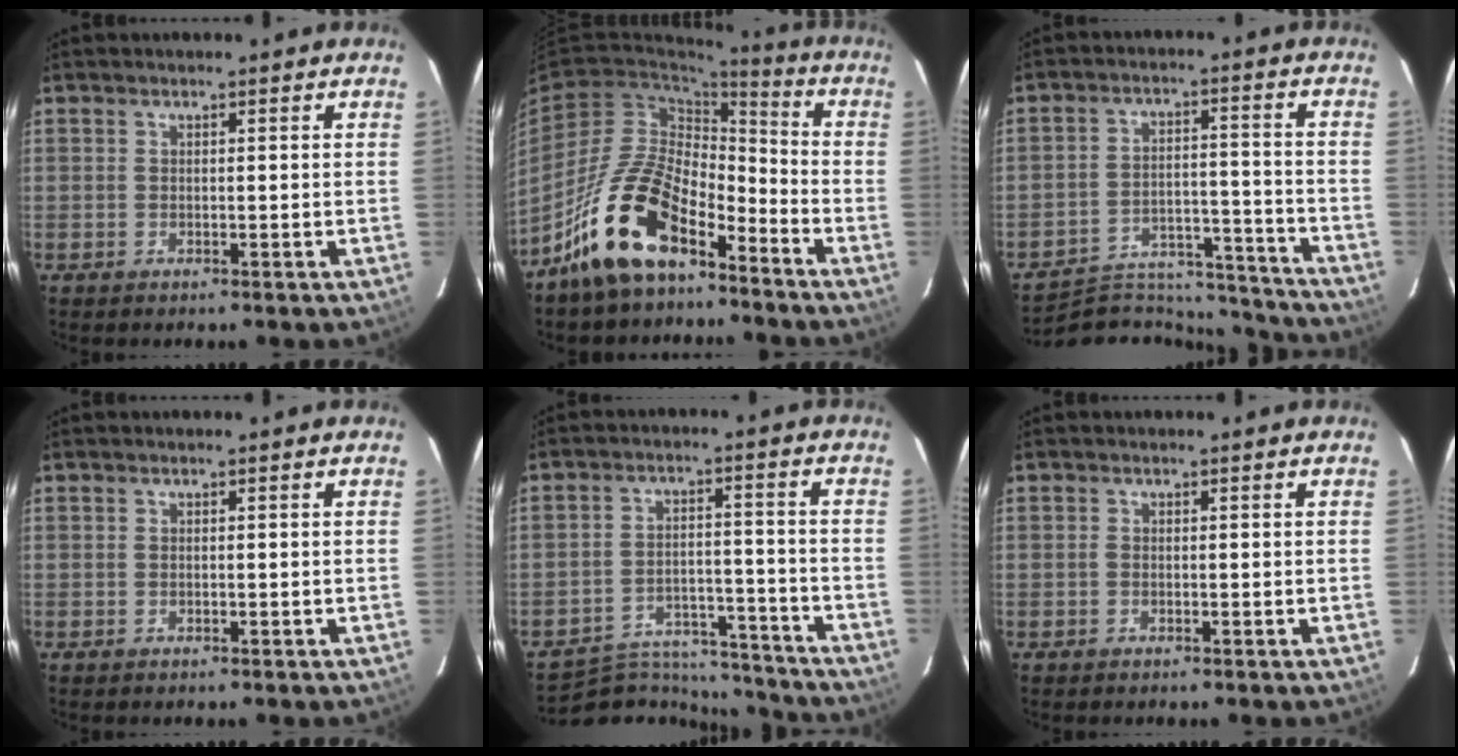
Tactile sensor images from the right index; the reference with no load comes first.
{"total": 15.7, "force": [-10.8, 6.5, 9.4], "torque": [-0.174, 0.021, -0.196]}
{"total": 17.0, "force": [-16.4, 4.1, 2.0], "torque": [-0.043, 0.036, -0.232]}
{"total": 0.0}
{"total": 13.9, "force": [-13.3, 3.5, 2.2], "torque": [-0.054, 0.022, -0.191]}
{"total": 0.0}